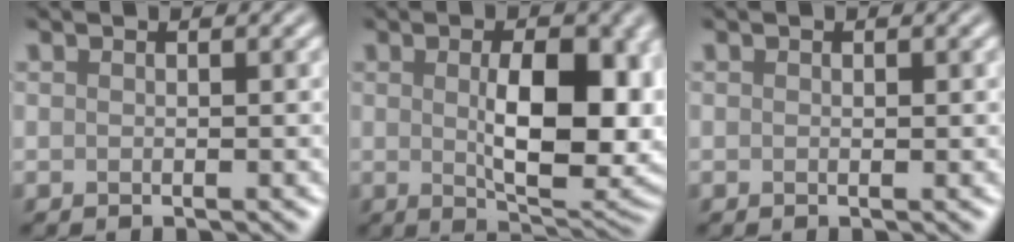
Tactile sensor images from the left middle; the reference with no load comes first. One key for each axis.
{"total": 9.6, "fx": 0.4, "fy": 4.3, "fz": 8.5, "tx": -0.129, "ty": -0.007, "tz": 0.016}
{"total": 0.0}